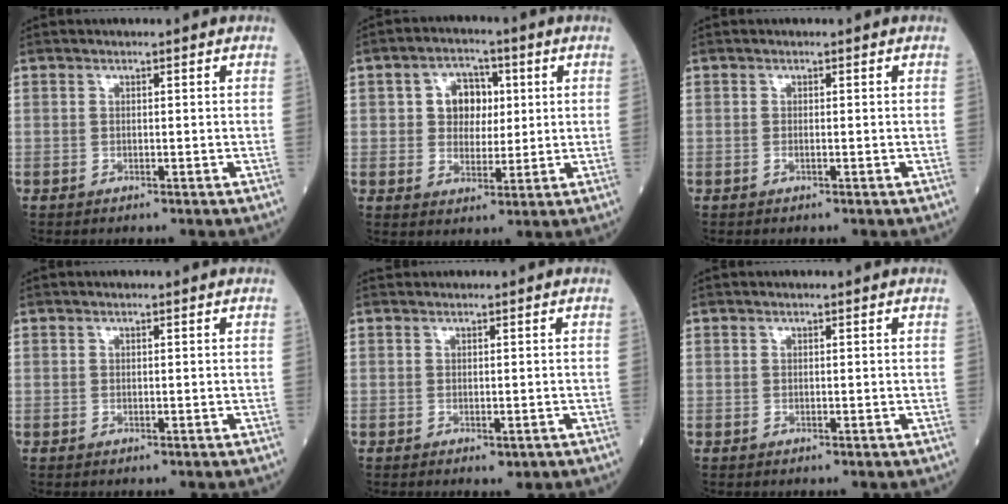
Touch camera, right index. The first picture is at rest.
{"total": 6.4, "force": [1.5, 4.7, 4.1], "torque": [-0.065, 0.018, 0.028]}
{"total": 0.0}
{"total": 0.0}
{"total": 1.1, "force": [-0.2, 0.8, 0.8], "torque": [-0.010, 0.003, 0.003]}
{"total": 0.0}